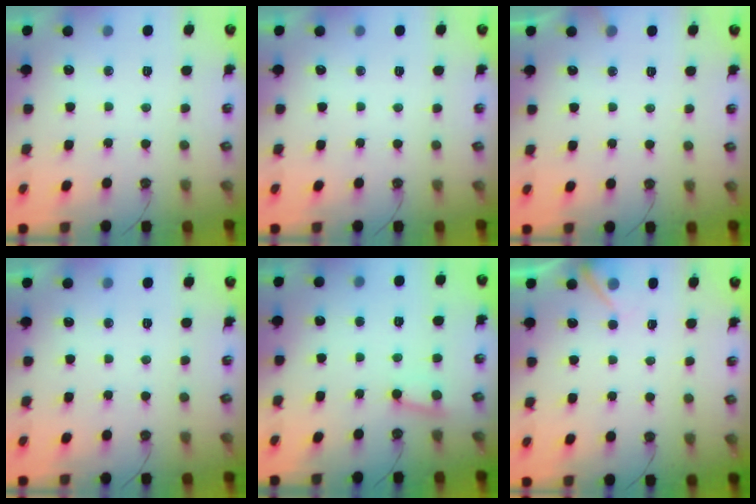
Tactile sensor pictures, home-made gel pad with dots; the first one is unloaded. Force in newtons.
{"total": 0.0}
{"total": 2.6, "press": 2.6, "slide": 0.3}
{"total": 0.0}
{"total": 2.9, "press": 2.9, "slide": 0.3}
{"total": 5.2, "press": 5.1, "slide": 0.8}